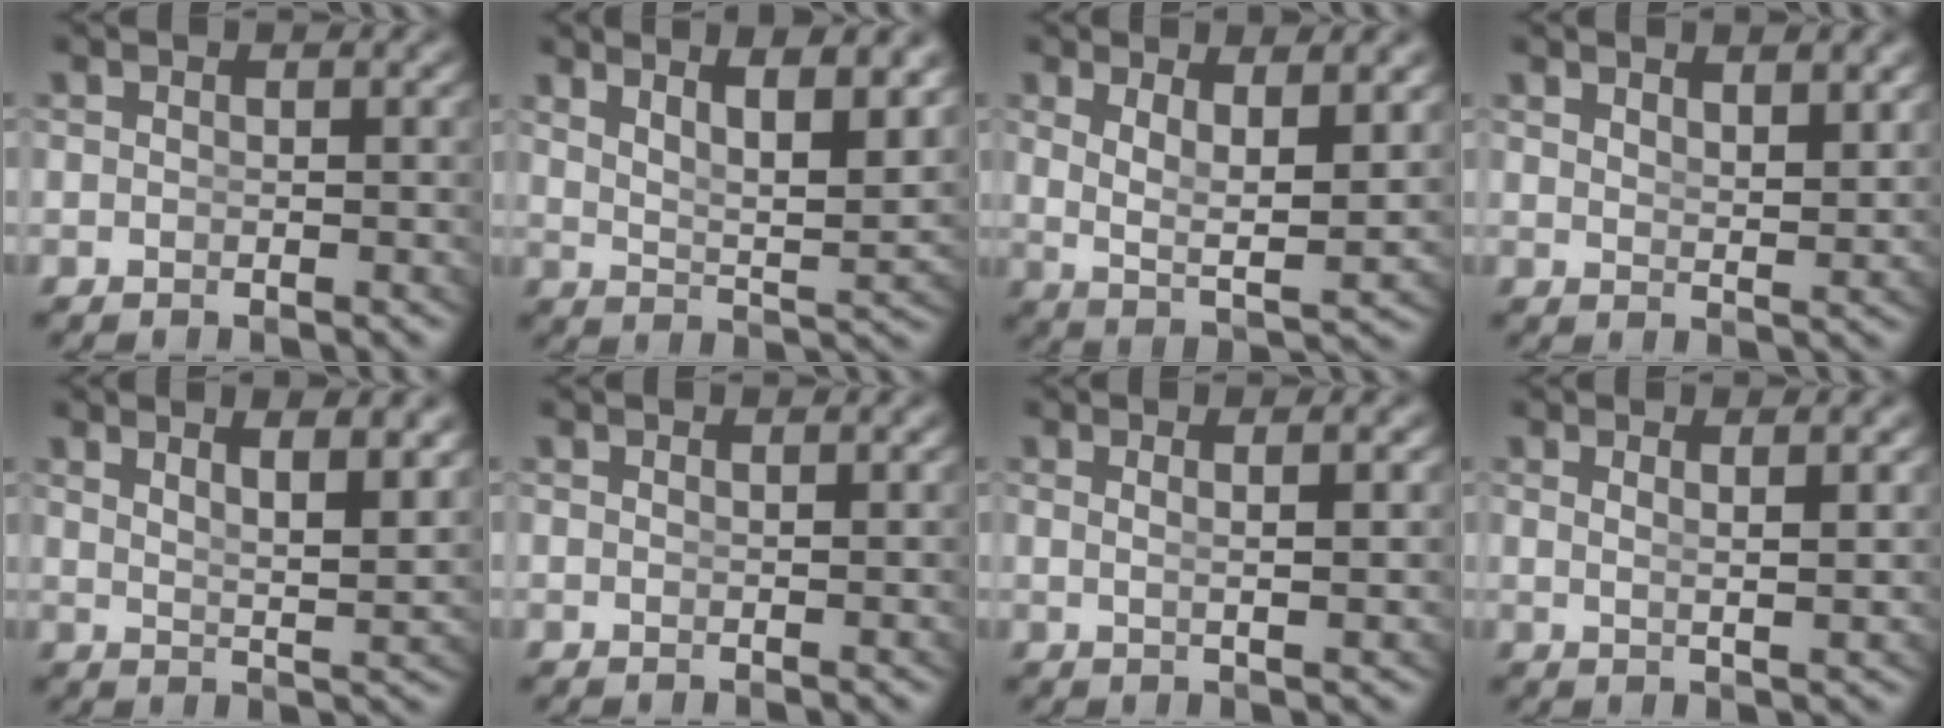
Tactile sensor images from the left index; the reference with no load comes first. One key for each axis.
{"total": 7.3, "fx": 3.9, "fy": 2.6, "fz": 5.6, "tx": -0.073, "ty": -0.002, "tz": 0.060}
{"total": 4.8, "fx": 1.3, "fy": 1.9, "fz": 4.2, "tx": -0.081, "ty": -0.026, "tz": 0.033}
{"total": 2.0, "fx": 1.8, "fy": -0.4, "fz": 0.8, "tx": -0.010, "ty": -0.016, "tz": 0.043}
{"total": 4.7, "fx": 2.9, "fy": 0.8, "fz": 3.6, "tx": -0.050, "ty": -0.009, "tz": 0.055}
{"total": 0.5, "fx": 0.3, "fy": -0.5, "fz": 0.0, "tx": 0.005, "ty": -0.007, "tz": 0.009}
{"total": 1.7, "fx": 0.5, "fy": -0.7, "fz": 1.5, "tx": -0.027, "ty": -0.011, "tz": 0.020}
{"total": 1.8, "fx": 0.8, "fy": -0.8, "fz": 1.4, "tx": -0.026, "ty": -0.014, "tz": 0.028}